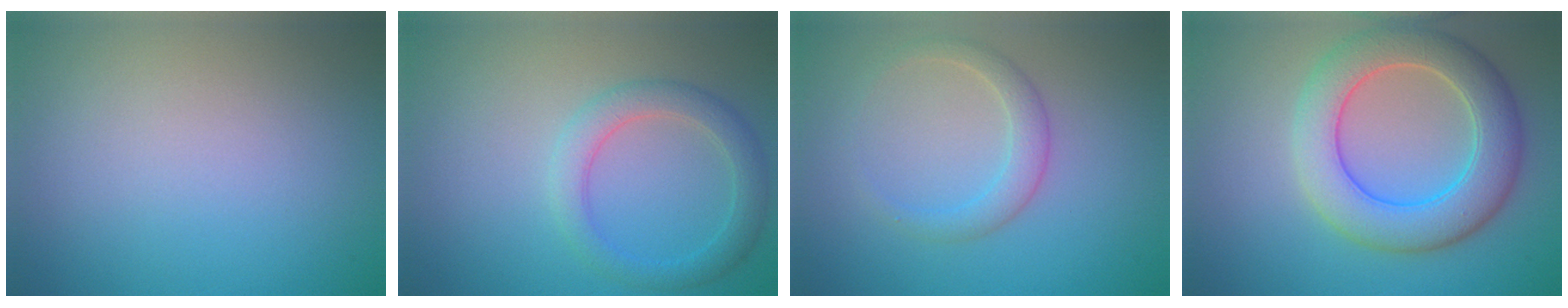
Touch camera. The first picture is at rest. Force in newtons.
{"total": 3.0, "press": 3.0, "slide": 0.1}
{"total": 2.2, "press": 2.2, "slide": 0.1}
{"total": 7.1, "press": 7.1, "slide": 0.3}